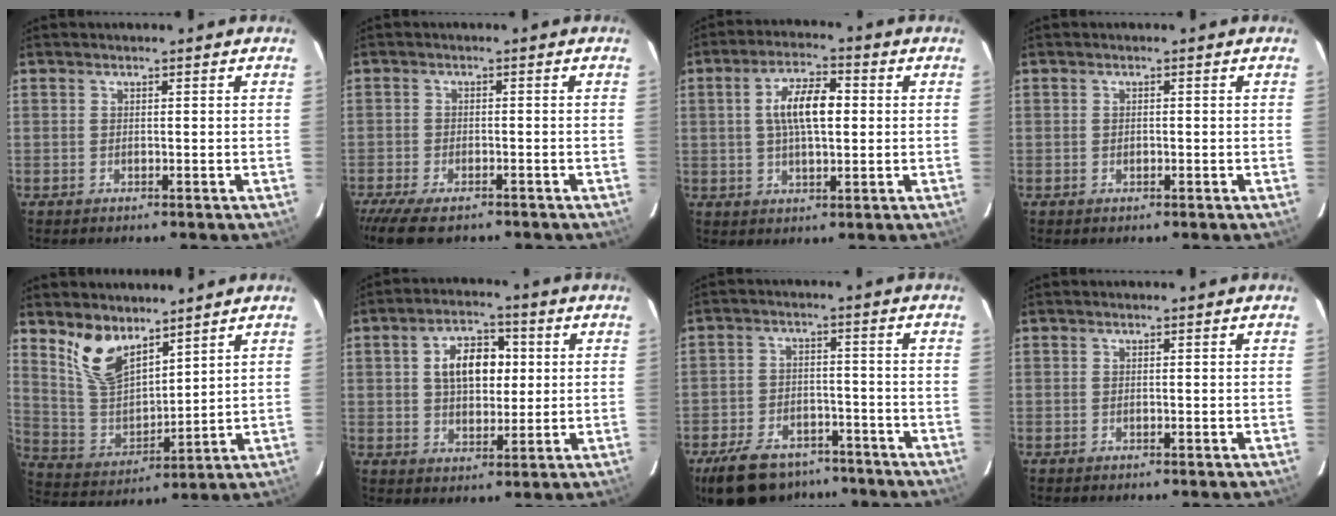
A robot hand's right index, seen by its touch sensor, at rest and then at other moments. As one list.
[{"total": 8.1, "force": [-6.5, 2.7, 4.1], "torque": [-0.106, -0.029, -0.115]}, {"total": 8.7, "force": [1.1, 3.5, 7.8], "torque": [-0.143, 0.015, 0.021]}, {"total": 0.6, "force": [-0.2, 0.4, 0.4], "torque": [-0.006, 0.002, -0.003]}, {"total": 11.2, "force": [7.8, 5.1, 6.2], "torque": [-0.125, 0.001, 0.166]}, {"total": 9.6, "force": [1.9, 5.9, 7.3], "torque": [-0.123, 0.024, 0.036]}, {"total": 15.0, "force": [-11.0, 7.7, 6.6], "torque": [-0.157, 0.004, -0.160]}, {"total": 0.0}]